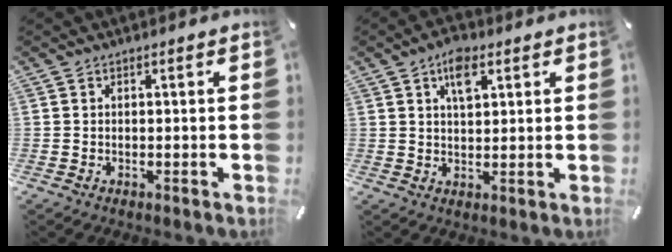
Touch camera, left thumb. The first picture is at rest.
{"total": 6.4, "force": [3.2, 3.3, 4.4], "torque": [-0.065, -0.006, 0.052]}